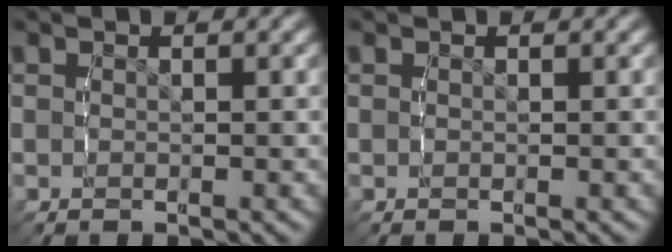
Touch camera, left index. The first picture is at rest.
{"total": 0.0}